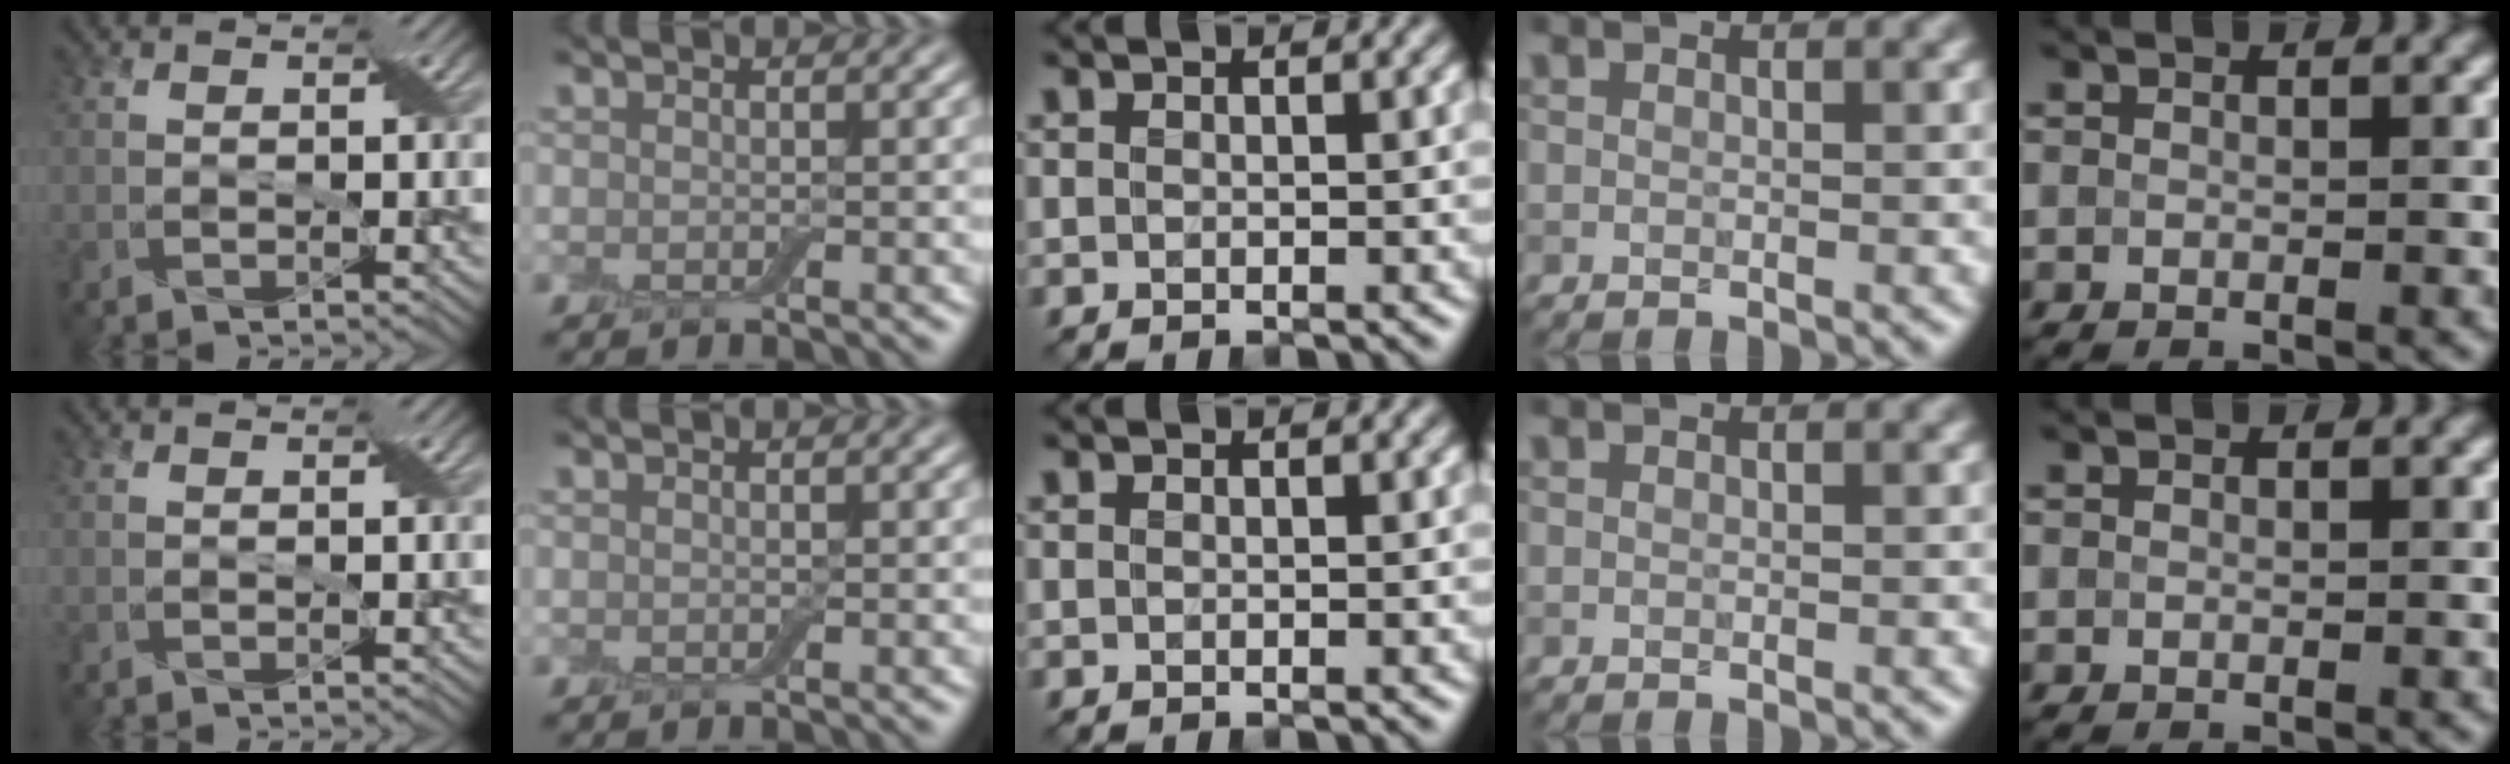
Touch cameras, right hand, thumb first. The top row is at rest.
{}